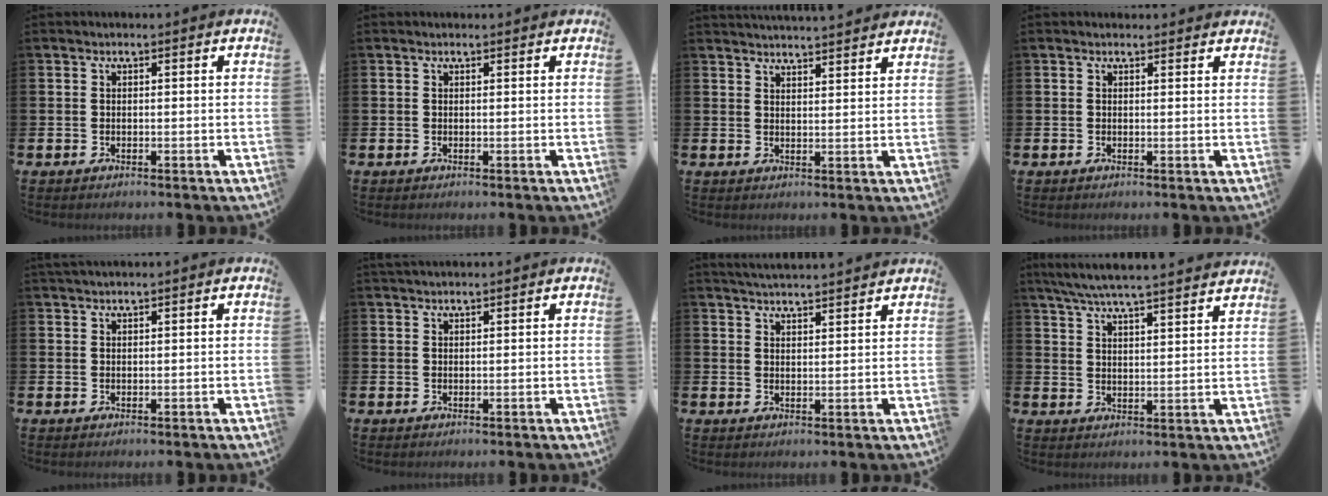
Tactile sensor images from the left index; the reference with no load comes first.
{"total": 0.0}
{"total": 3.5, "force": [3.5, -0.2, -0.2], "torque": [-0.004, -0.022, 0.064]}
{"total": 0.9, "force": [0.8, 0.3, 0.1], "torque": [0.005, 0.001, 0.013]}
{"total": 1.0, "force": [0.9, -0.1, 0.3], "torque": [-0.005, 0.000, 0.017]}
{"total": 1.1, "force": [1.1, 0.1, 0.3], "torque": [0.003, -0.002, 0.018]}
{"total": 3.7, "force": [3.7, -0.3, 0.2], "torque": [-0.010, -0.020, 0.067]}
{"total": 6.5, "force": [6.3, 0.0, 1.9], "torque": [-0.062, -0.038, 0.112]}